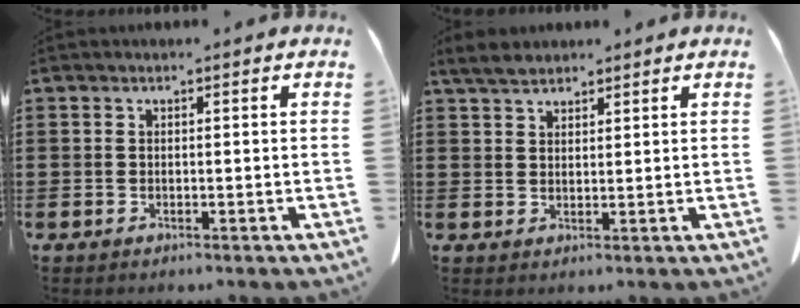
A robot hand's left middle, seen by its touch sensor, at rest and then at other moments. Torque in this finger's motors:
{"motor_torque": [0.15, 0.18, 0.07, 0.04]}